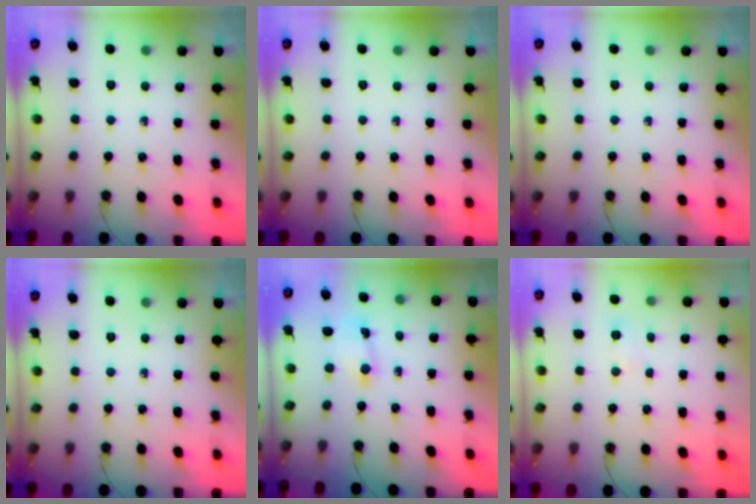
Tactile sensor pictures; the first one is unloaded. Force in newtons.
{"total": 0.0}
{"total": 0.0}
{"total": 0.0}
{"total": 1.5, "press": 1.5, "slide": 0.2}
{"total": 4.8, "press": 4.7, "slide": 1.1}